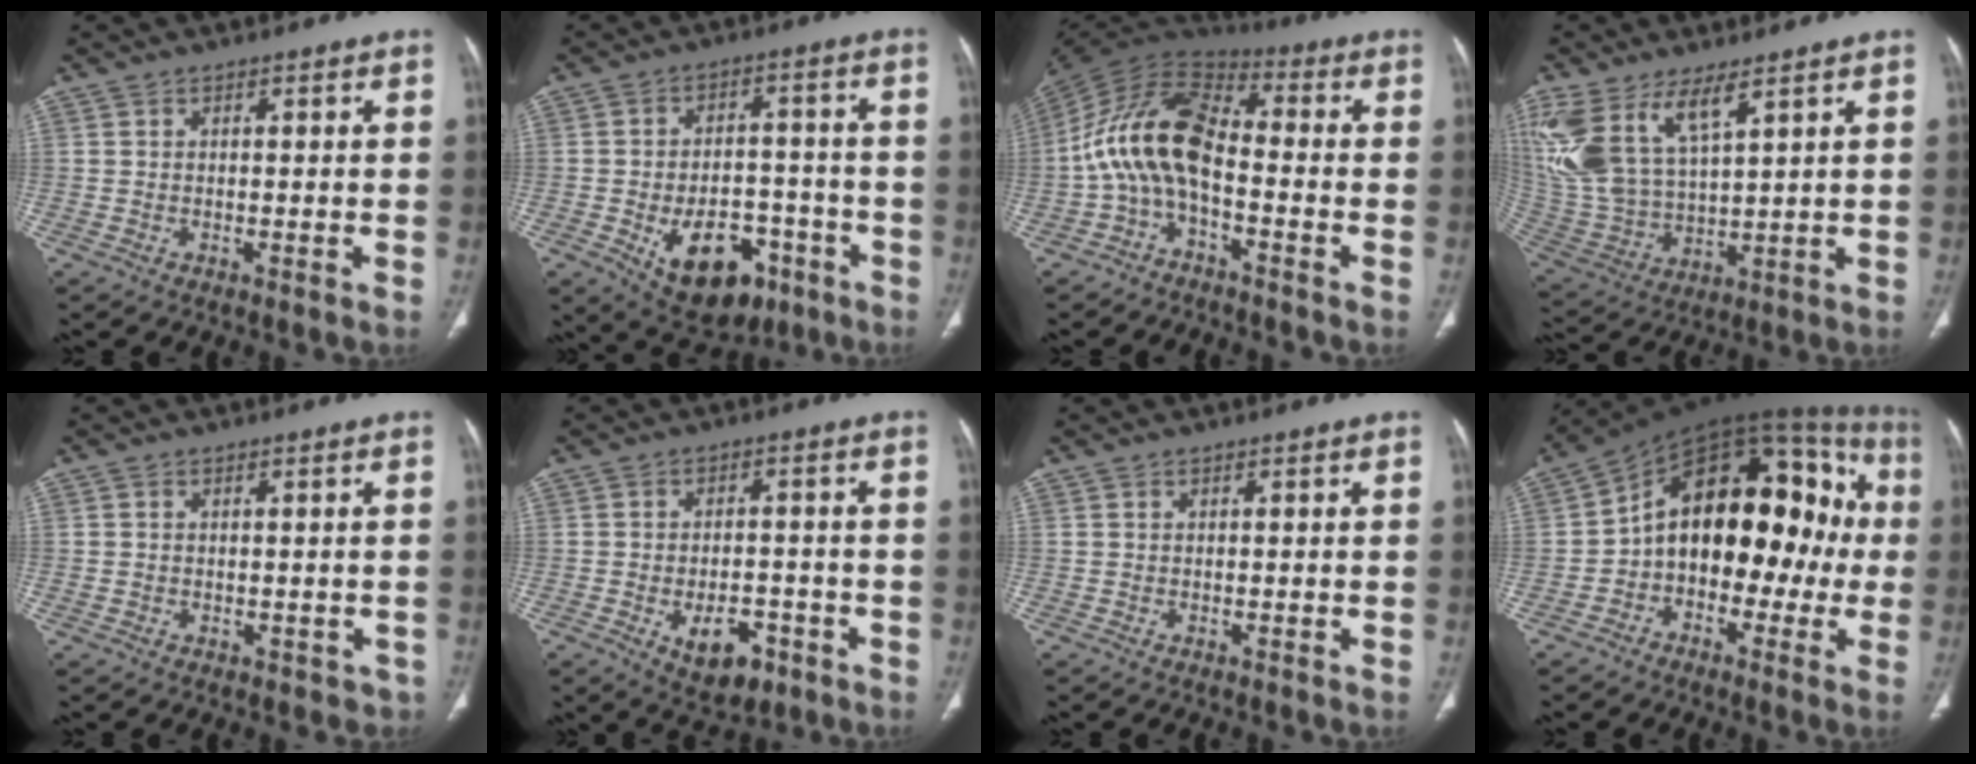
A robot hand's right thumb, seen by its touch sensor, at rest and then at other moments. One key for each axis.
{"total": 15.0, "fx": -6.5, "fy": 9.3, "fz": 9.8, "tx": -0.115, "ty": 0.032, "tz": -0.084}
{"total": 14.0, "fx": -2.8, "fy": 7.6, "fz": 11.4, "tx": -0.216, "ty": 0.065, "tz": -0.066}
{"total": 16.1, "fx": 8.6, "fy": 6.9, "fz": 11.7, "tx": -0.258, "ty": -0.027, "tz": 0.191}
{"total": 2.7, "fx": -0.6, "fy": 2.4, "fz": 1.2, "tx": -0.002, "ty": 0.008, "tz": 0.002}
{"total": 8.5, "fx": -3.7, "fy": 4.9, "fz": 5.8, "tx": -0.070, "ty": 0.017, "tz": -0.044}
{"total": 0.0}
{"total": 21.7, "fx": -1.2, "fy": 13.2, "fz": 17.2, "tx": -0.211, "ty": 0.067, "tz": -0.028}